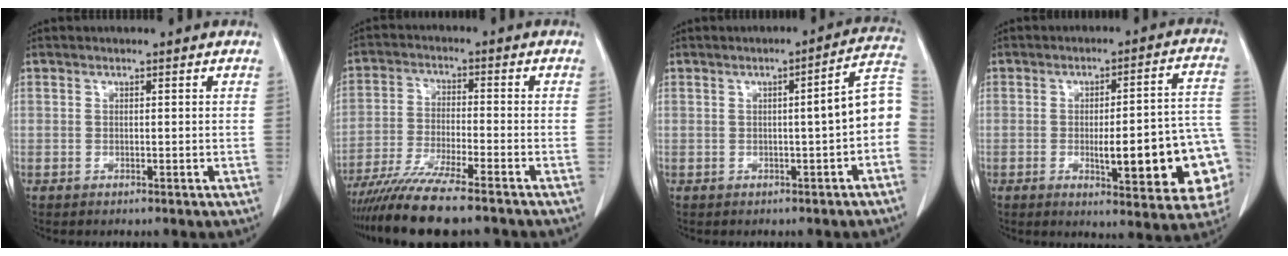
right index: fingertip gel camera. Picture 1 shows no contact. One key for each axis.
{"total": 12.9, "fx": -10.6, "fy": 0.5, "fz": 7.3, "tx": -0.124, "ty": -0.034, "tz": -0.178}
{"total": 6.9, "fx": -0.8, "fy": 0.5, "fz": 6.8, "tx": -0.080, "ty": 0.024, "tz": -0.015}
{"total": 17.4, "fx": -4.1, "fy": 3.3, "fz": 16.6, "tx": -0.132, "ty": 0.030, "tz": -0.033}